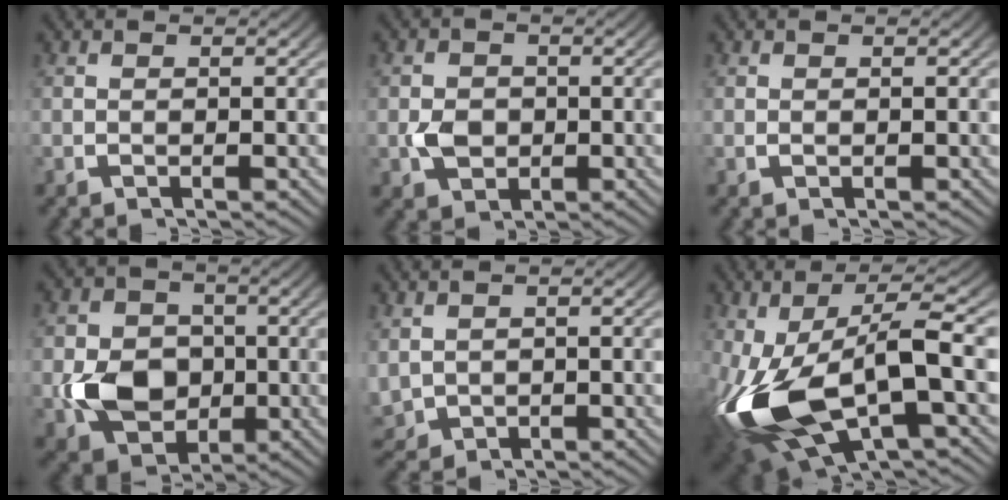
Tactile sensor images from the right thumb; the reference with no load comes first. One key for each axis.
{"total": 3.6, "fx": -0.5, "fy": 2.9, "fz": 2.1, "tx": -0.043, "ty": -0.015, "tz": -0.001}
{"total": 0.0}
{"total": 10.3, "fx": -1.4, "fy": 8.0, "fz": 6.3, "tx": -0.127, "ty": -0.037, "tz": -0.016}
{"total": 4.0, "fx": -0.5, "fy": 3.5, "fz": 1.9, "tx": -0.063, "ty": -0.027, "tz": 0.011}
{"total": 13.2, "fx": -3.7, "fy": 6.8, "fz": 10.7, "tx": -0.236, "ty": -0.036, "tz": -0.038}